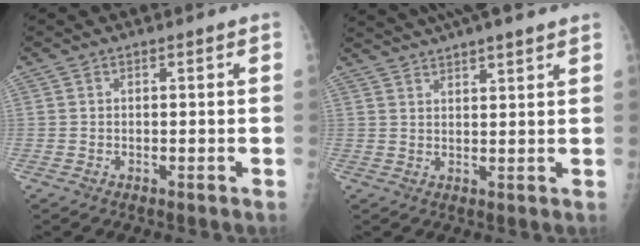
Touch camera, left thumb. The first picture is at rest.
{"total": 10.1, "force": [8.4, 1.3, 5.5], "torque": [-0.078, 0.009, 0.124]}